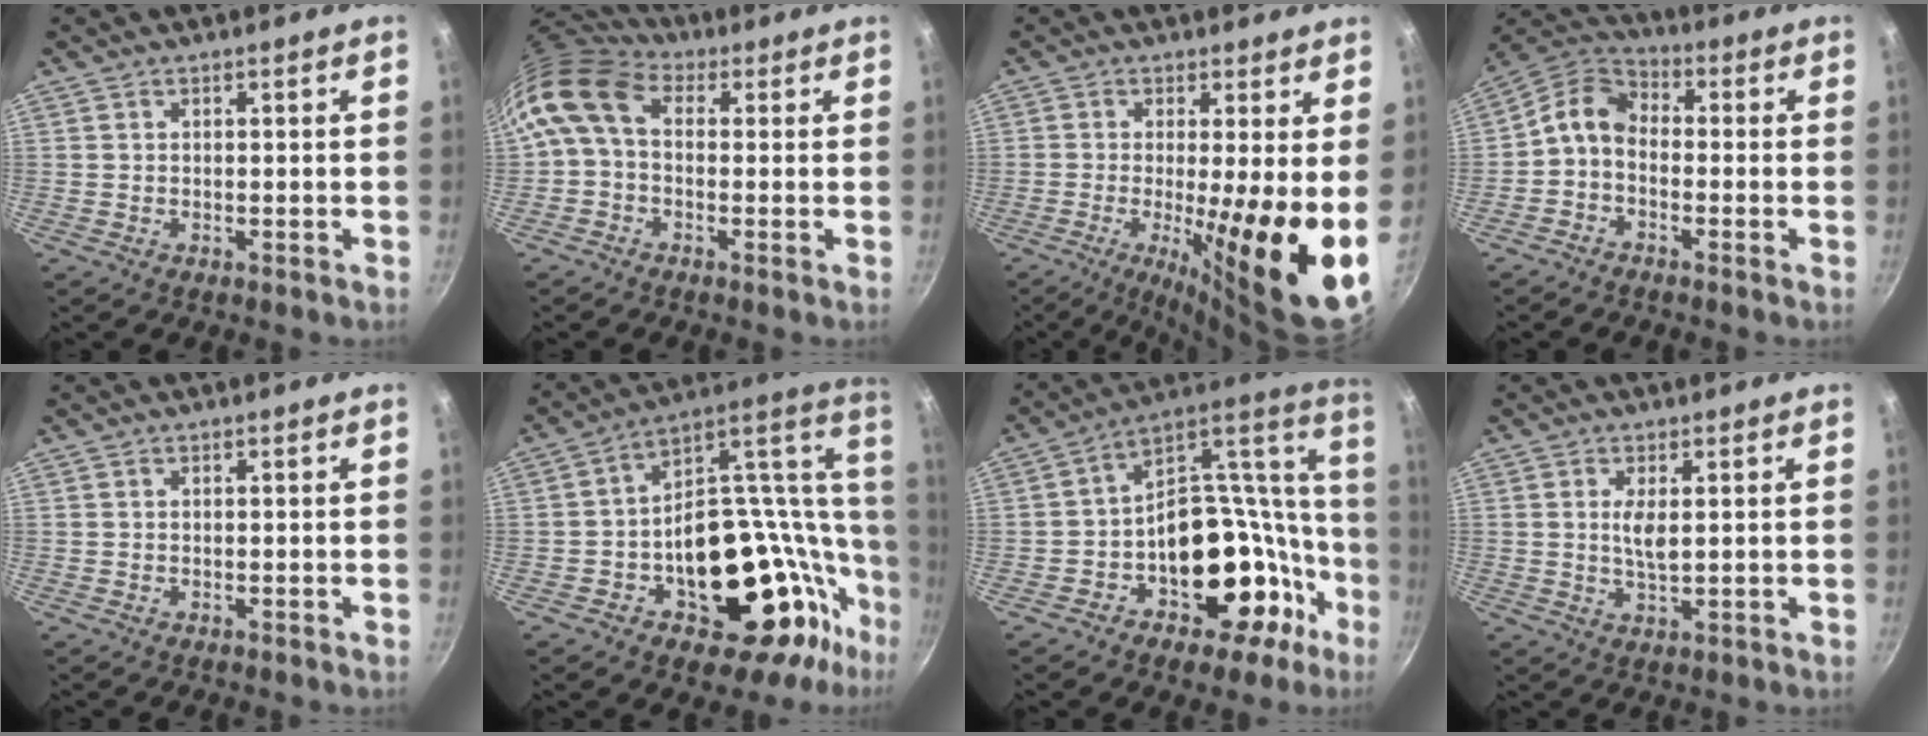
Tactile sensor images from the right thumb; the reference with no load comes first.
{"total": 9.8, "force": [1.1, 6.8, 6.9], "torque": [-0.134, 0.025, 0.002]}
{"total": 15.9, "force": [-1.0, 2.9, 15.6], "torque": [-0.221, -0.034, -0.011]}
{"total": 3.9, "force": [-1.2, 2.6, 2.7], "torque": [-0.059, 0.028, -0.037]}
{"total": 0.0}
{"total": 32.8, "force": [-2.0, 22.6, 23.7], "torque": [-0.270, 0.036, -0.007]}
{"total": 24.8, "force": [-8.9, 17.4, 15.2], "torque": [-0.150, 0.099, -0.117]}
{"total": 3.7, "force": [0.8, 1.3, 3.4], "torque": [-0.064, -0.007, 0.017]}